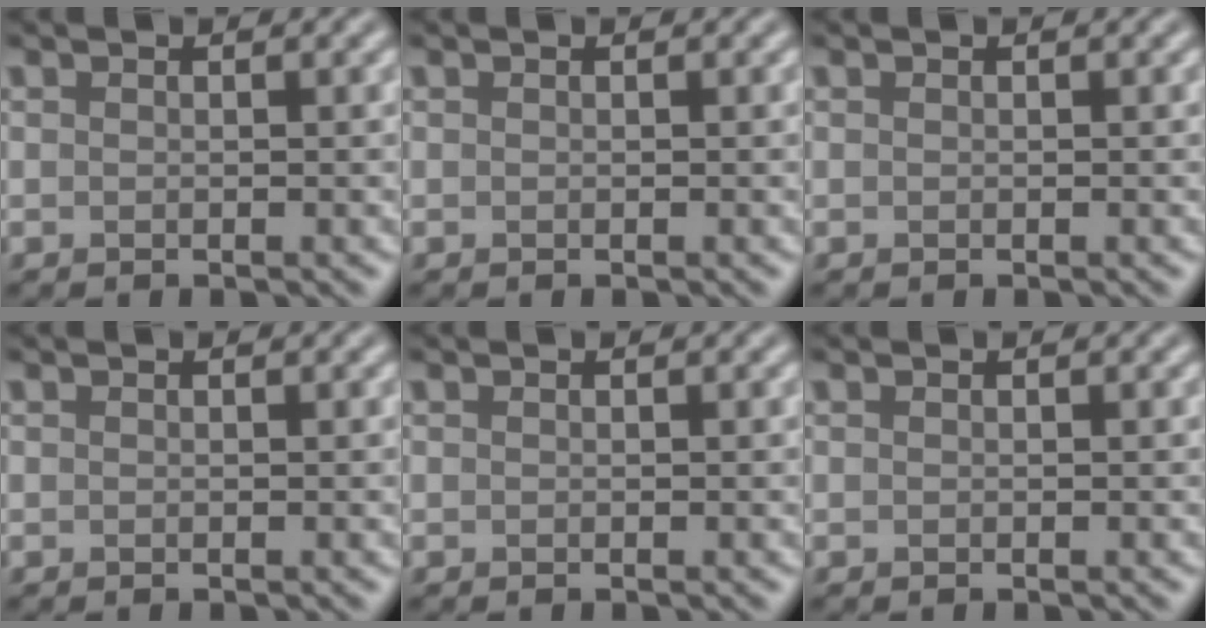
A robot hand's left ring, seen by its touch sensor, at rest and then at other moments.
{"total": 0.0}
{"total": 0.0}
{"total": 0.0}
{"total": 0.0}
{"total": 0.0}